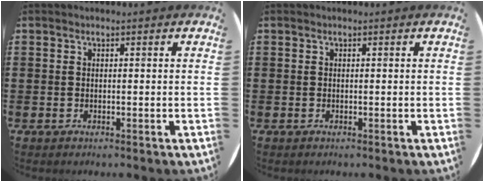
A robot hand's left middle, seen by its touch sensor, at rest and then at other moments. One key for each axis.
{"total": 0.0}